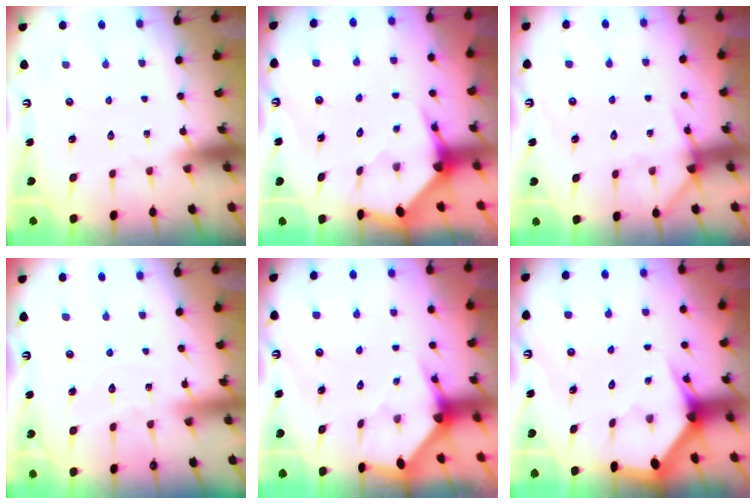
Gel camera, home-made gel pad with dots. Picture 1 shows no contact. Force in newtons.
{"total": 3.6, "press": 3.5, "slide": 0.4}
{"total": 4.4, "press": 4.3, "slide": 0.7}
{"total": 5.2, "press": 5.2, "slide": 0.3}
{"total": 3.2, "press": 3.2, "slide": 0.3}
{"total": 3.2, "press": 3.2, "slide": 0.0}